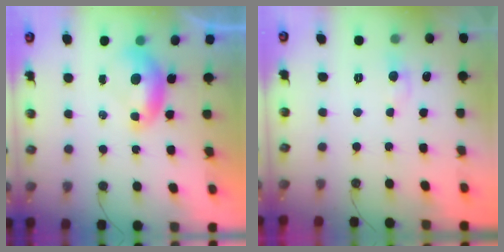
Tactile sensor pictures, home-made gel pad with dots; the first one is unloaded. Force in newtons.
{"total": 2.8, "press": 2.6, "slide": 0.9}